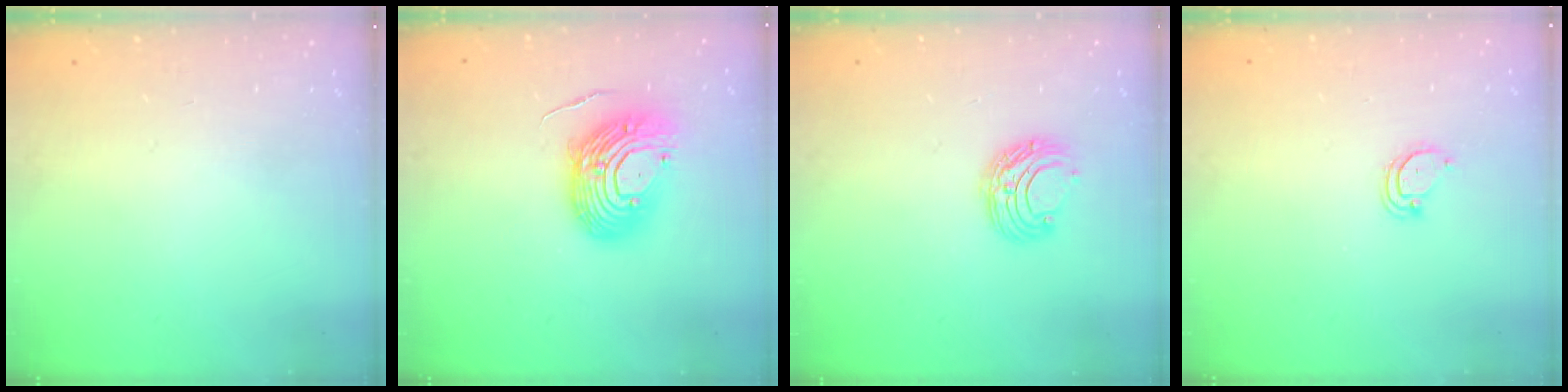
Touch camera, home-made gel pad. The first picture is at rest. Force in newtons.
{"total": 14.3, "press": 14.2, "slide": 1.4}
{"total": 7.6, "press": 7.6, "slide": 0.6}
{"total": 3.8, "press": 3.8, "slide": 0.4}